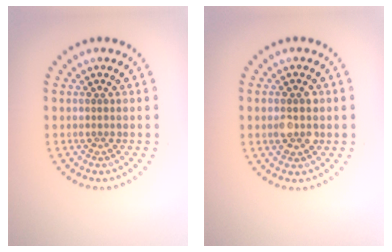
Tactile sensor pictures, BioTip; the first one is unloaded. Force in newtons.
{"total": 2.8, "press": 2.8, "slide": 0.2}